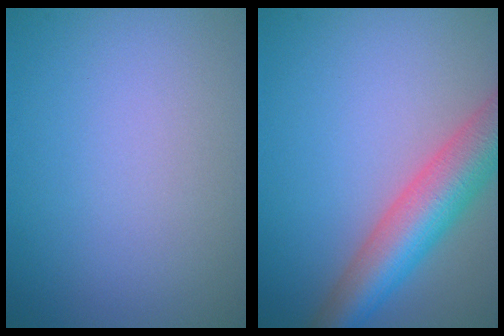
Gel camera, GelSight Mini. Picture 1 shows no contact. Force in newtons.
{"total": 7.8, "press": 7.8, "slide": 0.4}